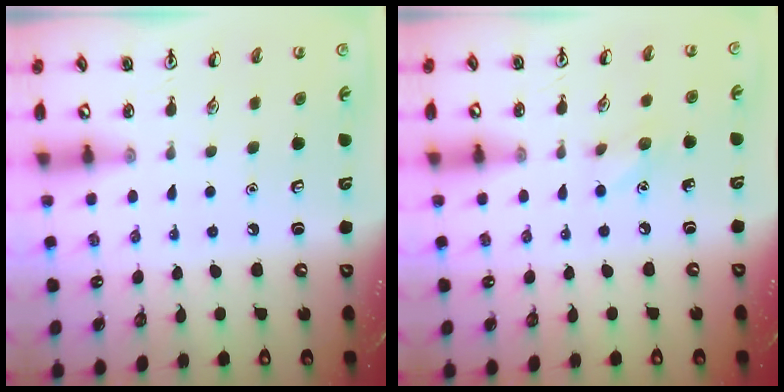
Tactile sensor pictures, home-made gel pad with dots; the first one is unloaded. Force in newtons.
{"total": 5.6, "press": 5.3, "slide": 1.8}